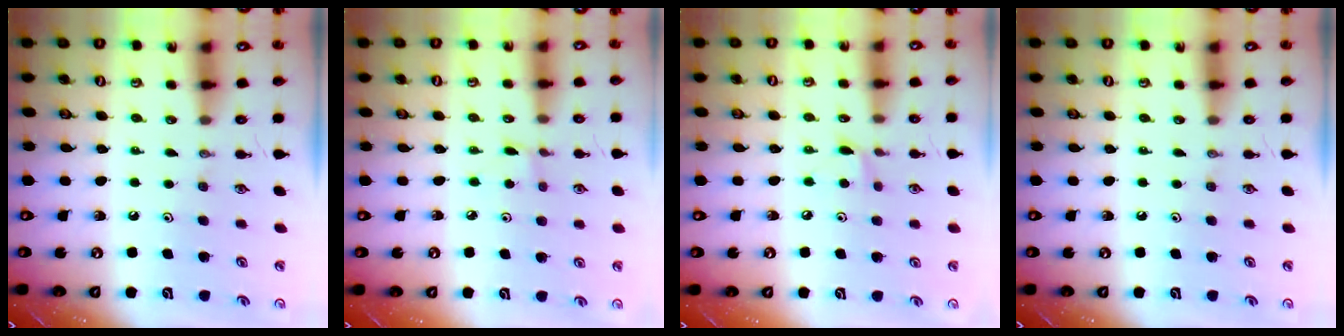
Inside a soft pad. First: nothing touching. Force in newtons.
{"total": 0.8, "press": 0.8, "slide": 0.1}
{"total": 4.3, "press": 4.3, "slide": 0.5}
{"total": 0.0}